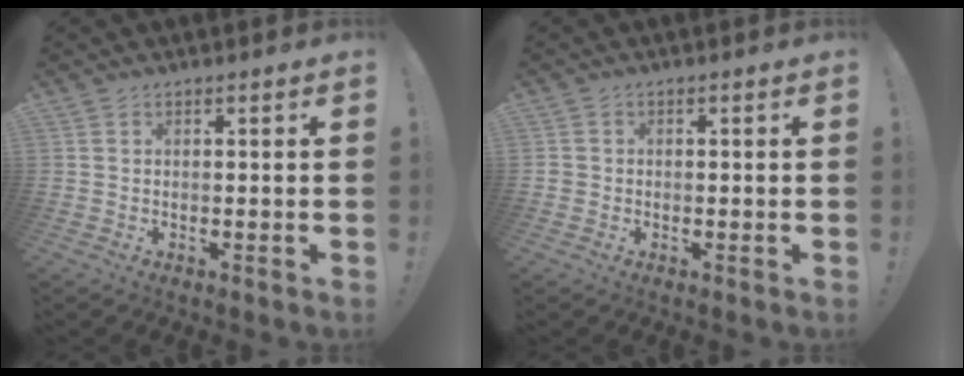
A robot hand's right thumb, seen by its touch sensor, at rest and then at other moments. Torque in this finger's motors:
{"motor_torque": [-0.05, -0.10, -0.04, 0.11, 0.00]}